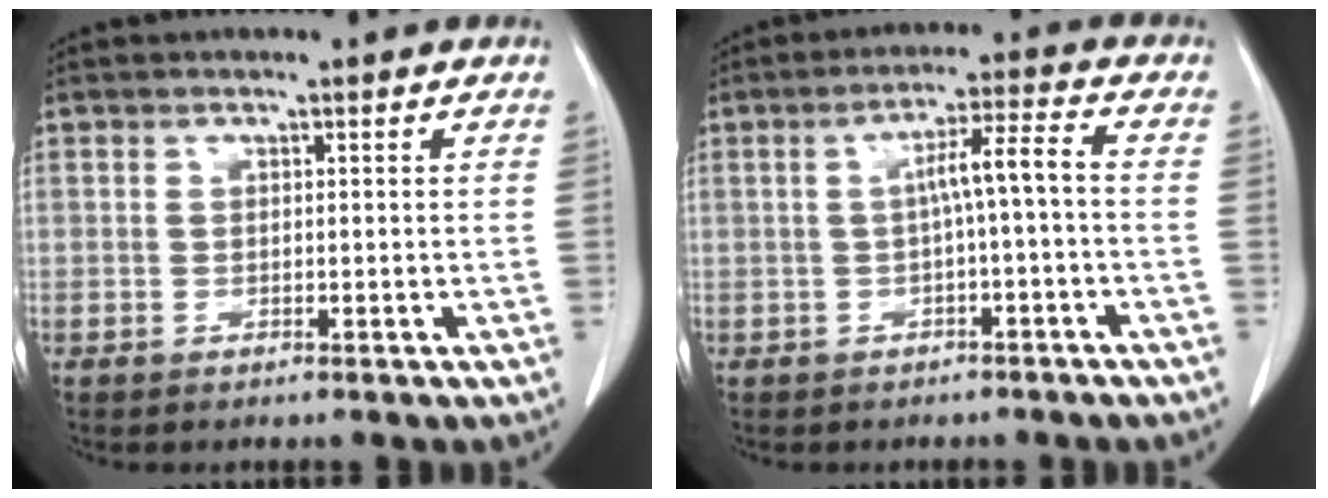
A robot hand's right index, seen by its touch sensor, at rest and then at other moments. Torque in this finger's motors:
{"motor_torque": [0.81, -0.26, 0.41, 0.11]}